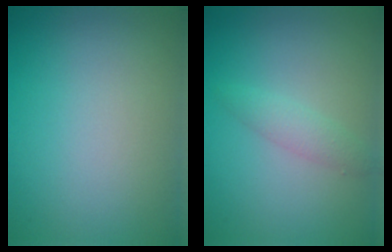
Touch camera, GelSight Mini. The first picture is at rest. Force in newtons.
{"total": 1.7, "press": 1.7, "slide": 0.1}